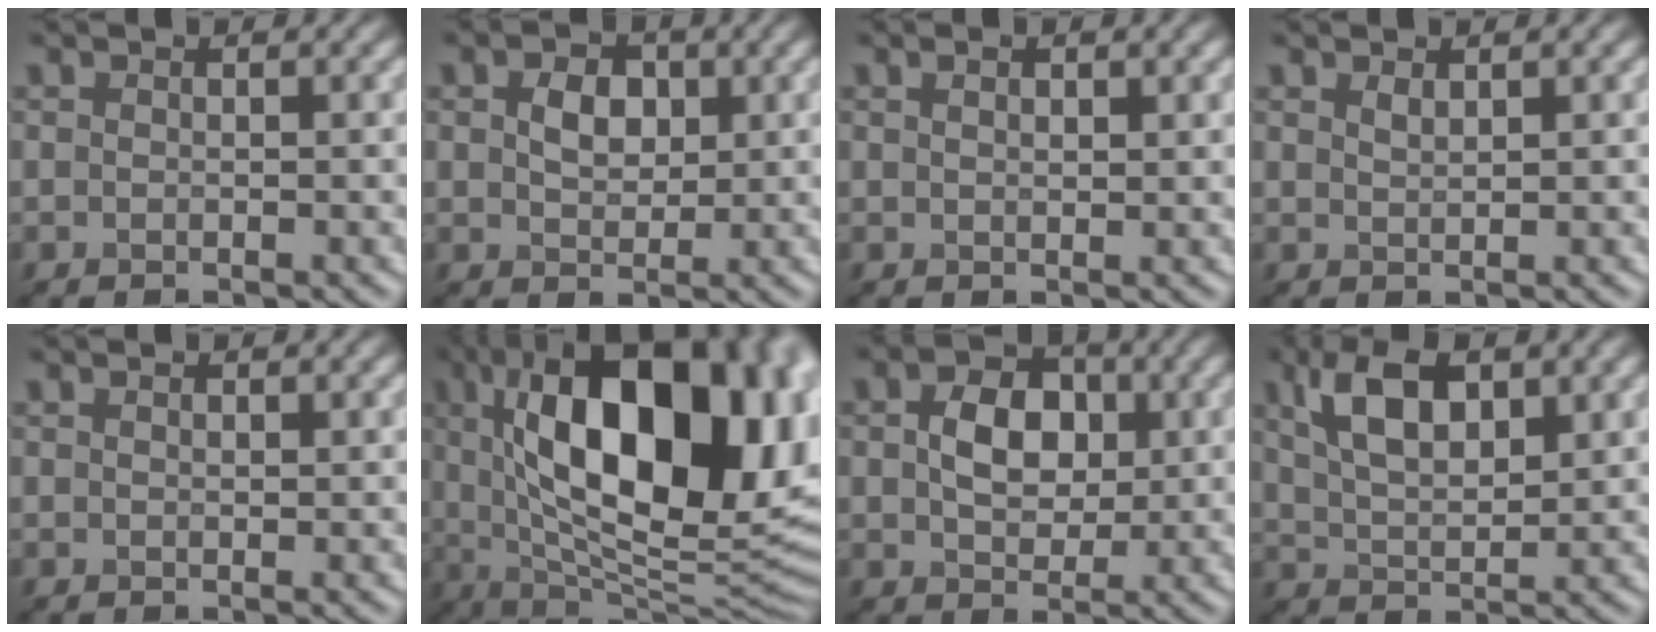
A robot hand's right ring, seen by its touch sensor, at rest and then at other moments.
{"total": 1.1, "force": [0.2, 0.9, 0.7], "torque": [-0.041, 0.003, 0.031]}
{"total": 0.7, "force": [0.5, -0.5, 0.3], "torque": [-0.010, -0.008, 0.026]}
{"total": 1.1, "force": [0.1, -0.8, -0.7], "torque": [-0.011, 0.002, 0.029]}
{"total": 0.5, "force": [0.2, -0.5, 0.0], "torque": [-0.010, -0.005, 0.014]}
{"total": 18.6, "force": [5.1, 8.6, 15.8], "torque": [-0.245, 0.020, 0.110]}
{"total": 3.1, "force": [0.3, 2.2, 2.1], "torque": [-0.063, 0.003, 0.028]}
{"total": 5.6, "force": [2.8, 2.3, 4.3], "torque": [-0.107, 0.008, 0.077]}